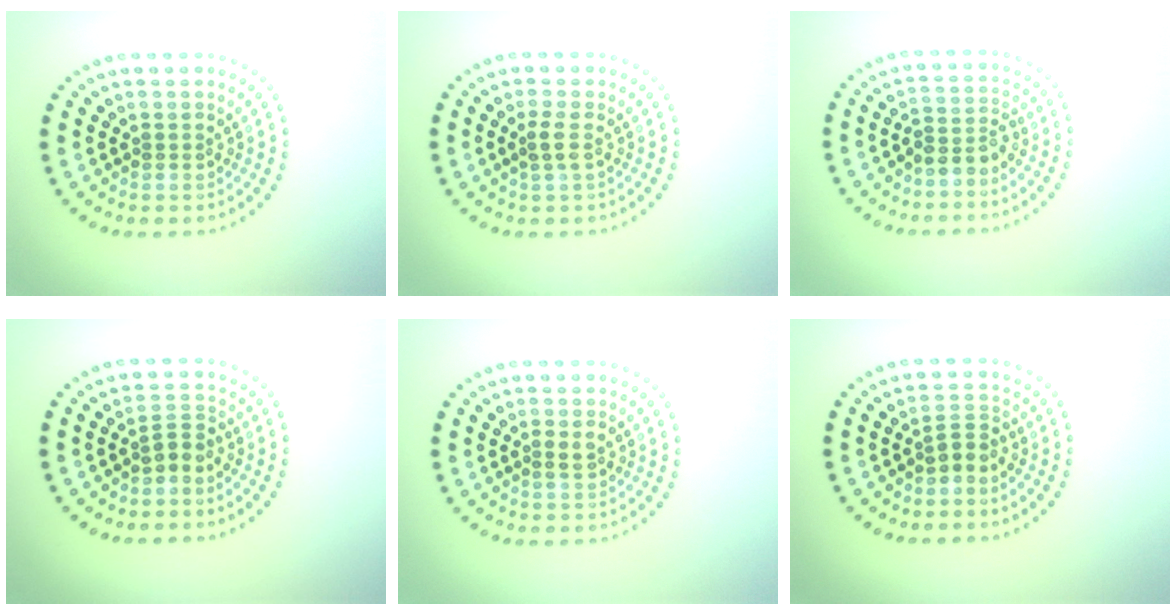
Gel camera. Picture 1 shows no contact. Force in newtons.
{"total": 1.2, "press": 1.1, "slide": 0.6}
{"total": 2.4, "press": 1.9, "slide": 1.5}
{"total": 1.7, "press": 1.2, "slide": 1.2}
{"total": 1.1, "press": 1.1, "slide": 0.2}
{"total": 1.9, "press": 1.4, "slide": 1.3}